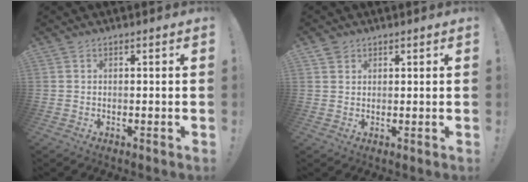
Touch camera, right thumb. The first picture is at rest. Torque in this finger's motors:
{"motor_torque": [-0.07, 0.04, 0.01, -0.06, -0.01]}